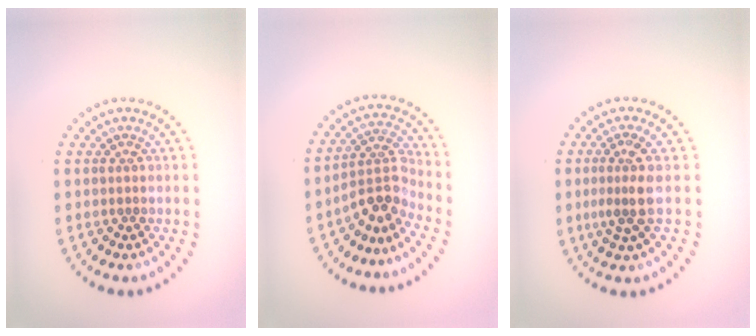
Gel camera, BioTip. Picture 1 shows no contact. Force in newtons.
{"total": 3.5, "press": 2.4, "slide": 2.5}
{"total": 2.7, "press": 2.2, "slide": 1.7}